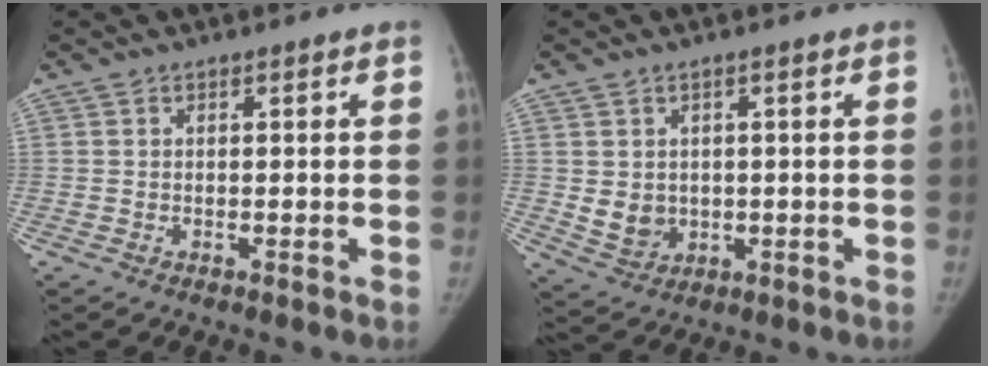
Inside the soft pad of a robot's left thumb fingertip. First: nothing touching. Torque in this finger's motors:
{"motor_torque": [0.37, 0.94, 0.60, -0.77, 0.20]}